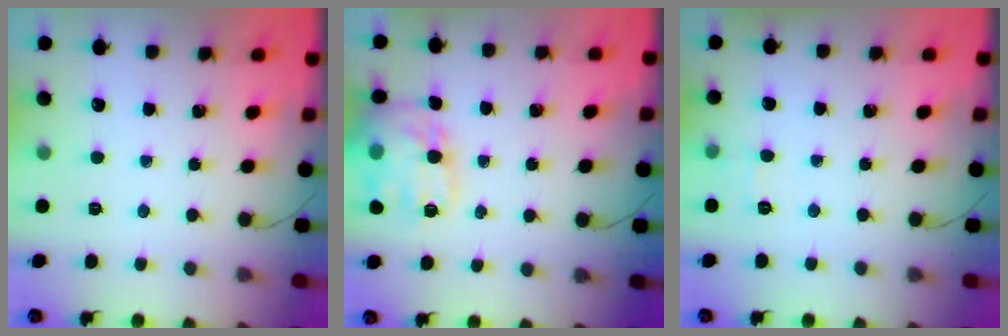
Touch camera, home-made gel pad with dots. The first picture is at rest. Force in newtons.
{"total": 16.3, "press": 16.2, "slide": 2.0}
{"total": 5.2, "press": 5.0, "slide": 1.3}